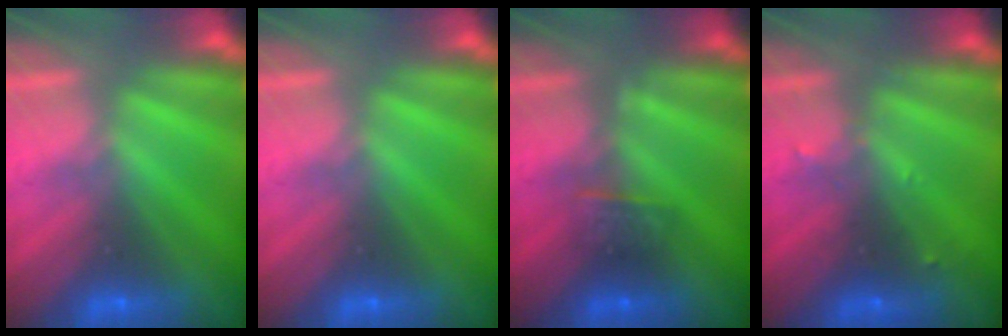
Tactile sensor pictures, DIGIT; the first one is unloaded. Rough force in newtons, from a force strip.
{"total": 0.0}
{"total": 2.5}
{"total": 2.5}